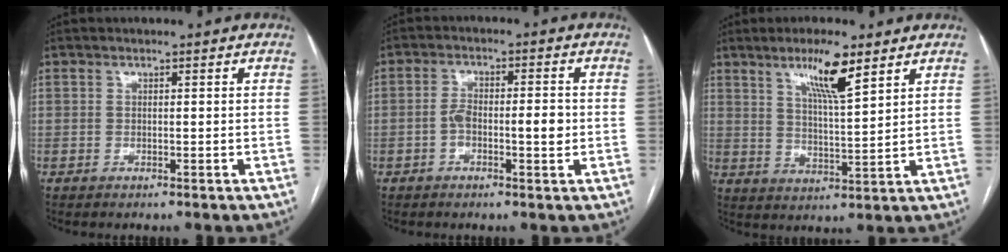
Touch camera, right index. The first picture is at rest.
{"total": 5.4, "force": [-1.0, 1.8, 4.9], "torque": [-0.086, 0.014, -0.016]}
{"total": 8.5, "force": [5.3, 0.6, 6.6], "torque": [-0.120, -0.007, 0.093]}